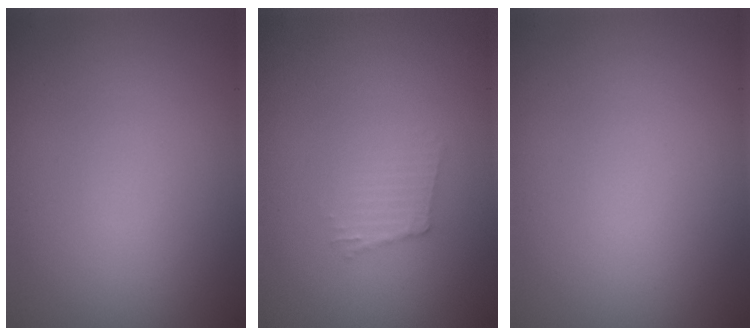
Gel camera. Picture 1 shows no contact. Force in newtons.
{"total": 1.2, "press": 1.2, "slide": 0.2}
{"total": 0.0}